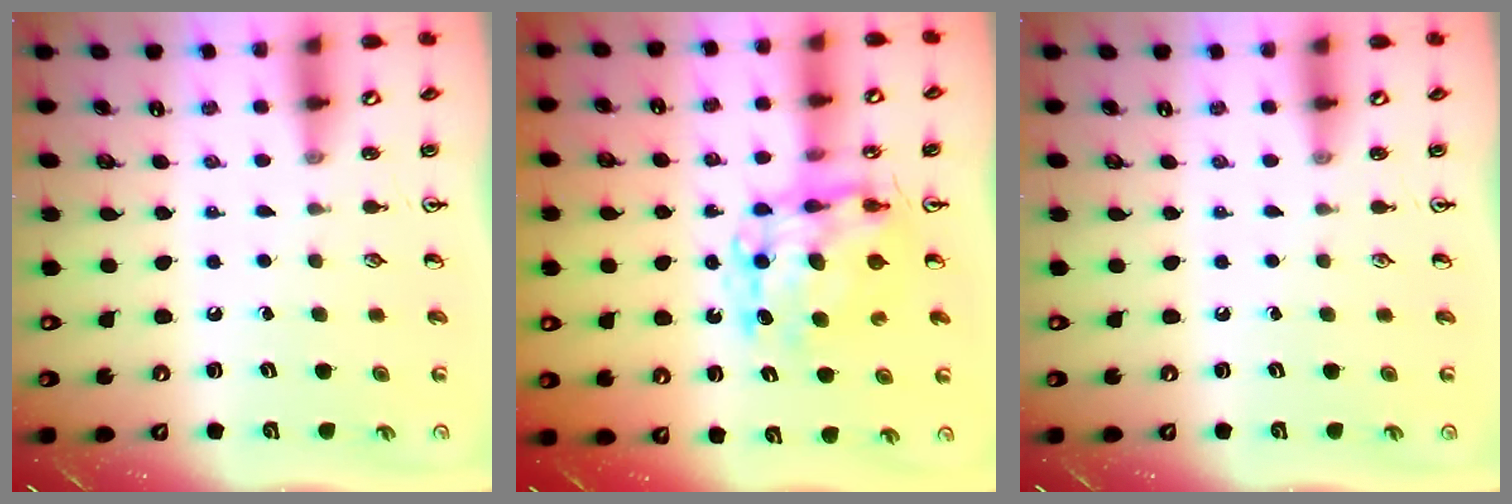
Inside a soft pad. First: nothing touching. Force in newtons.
{"total": 11.6, "press": 11.5, "slide": 0.9}
{"total": 0.0}